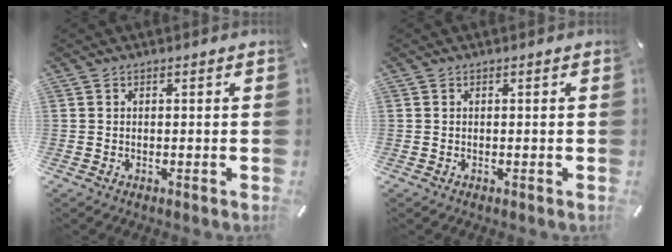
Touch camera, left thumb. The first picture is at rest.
{"total": 0.0}